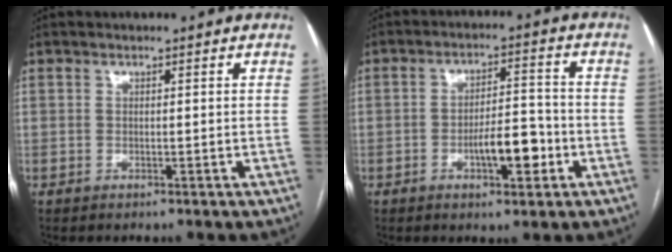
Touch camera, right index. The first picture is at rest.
{"total": 7.3, "force": [-2.7, 2.2, 6.4], "torque": [-0.101, 0.009, -0.040]}